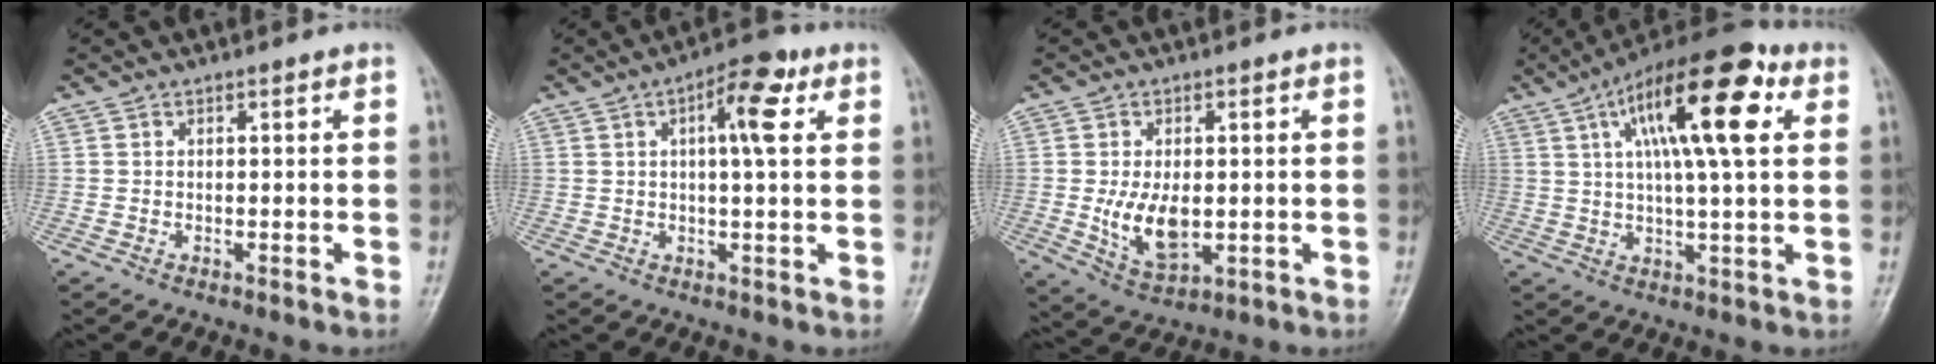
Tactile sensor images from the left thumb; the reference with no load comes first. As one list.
[{"total": 8.2, "force": [2.8, 2.7, 7.3], "torque": [-0.100, 0.009, 0.035]}, {"total": 8.6, "force": [-0.4, 4.9, 7.1], "torque": [-0.116, -0.013, 0.004]}, {"total": 19.6, "force": [6.8, 6.0, 17.4], "torque": [-0.273, 0.005, 0.101]}]